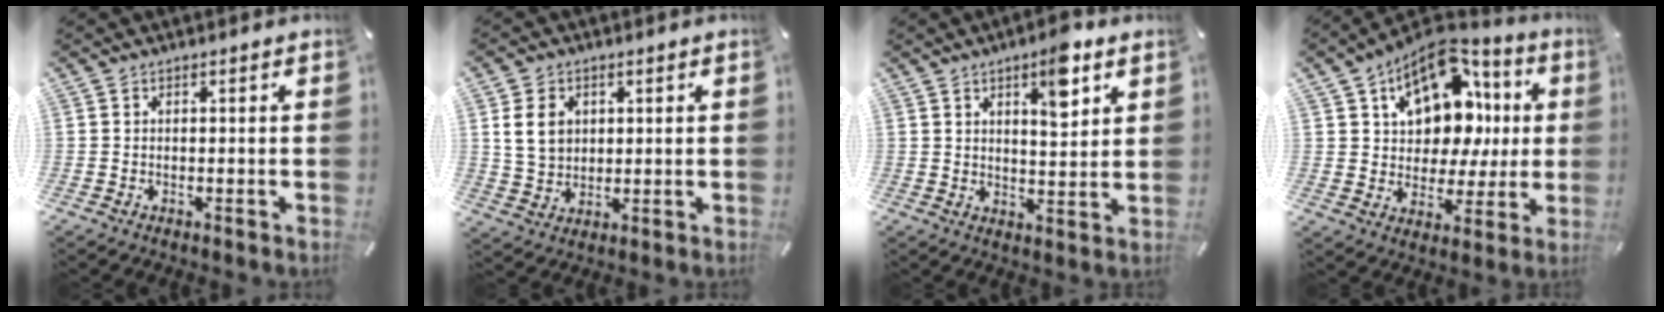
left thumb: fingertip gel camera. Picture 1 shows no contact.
{"total": 7.1, "force": [1.8, 6.1, 3.2], "torque": [-0.067, 0.006, 0.032]}
{"total": 8.5, "force": [5.1, 3.2, 6.0], "torque": [-0.074, -0.029, 0.078]}
{"total": 15.1, "force": [6.6, 11.1, 7.9], "torque": [-0.118, -0.050, 0.122]}